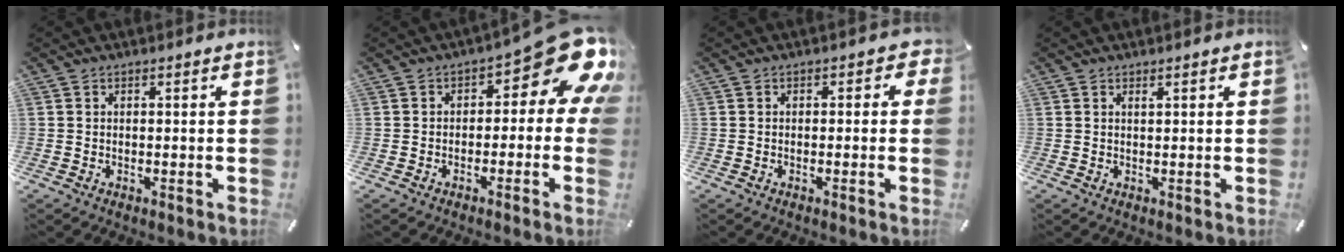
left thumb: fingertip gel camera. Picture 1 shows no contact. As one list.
[{"total": 13.0, "force": [5.0, 5.9, 10.4], "torque": [-0.127, -0.045, 0.083]}, {"total": 2.1, "force": [-0.6, 1.5, 1.3], "torque": [-0.018, 0.005, -0.015]}, {"total": 0.8, "force": [0.4, 0.1, 0.7], "torque": [-0.013, 0.000, 0.007]}]